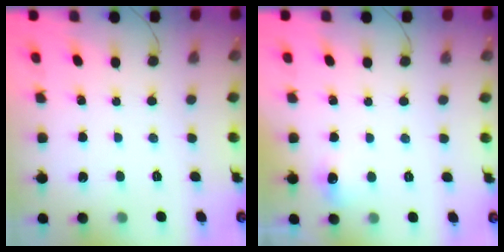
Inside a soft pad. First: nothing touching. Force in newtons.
{"total": 5.7, "press": 5.4, "slide": 1.8}